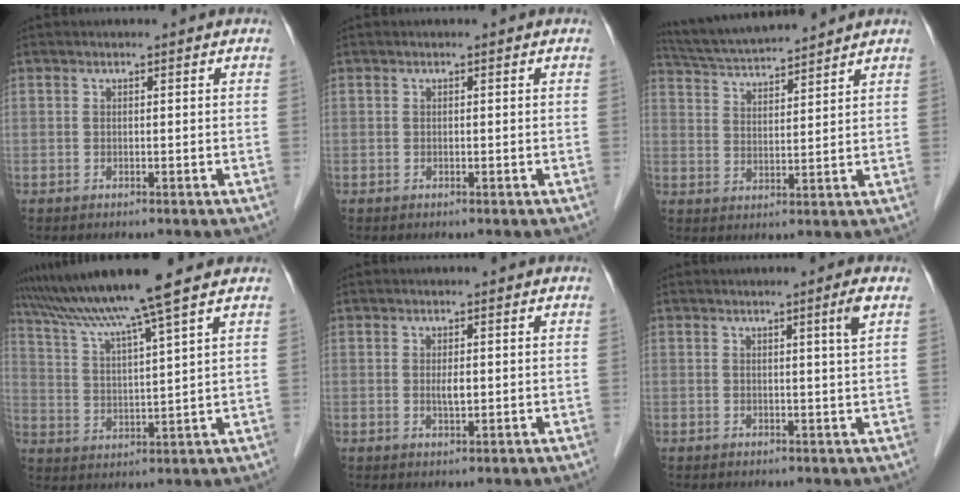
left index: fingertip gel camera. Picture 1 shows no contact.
{"total": 0.0}
{"total": 8.2, "force": [7.9, -0.2, 2.0], "torque": [-0.049, 0.027, 0.141]}
{"total": 11.5, "force": [9.3, -2.0, 6.5], "torque": [-0.117, 0.011, 0.162]}
{"total": 1.7, "force": [0.1, 0.5, 1.6], "torque": [-0.031, -0.003, 0.003]}
{"total": 2.3, "force": [1.0, -0.8, 1.9], "torque": [-0.030, -0.008, 0.019]}